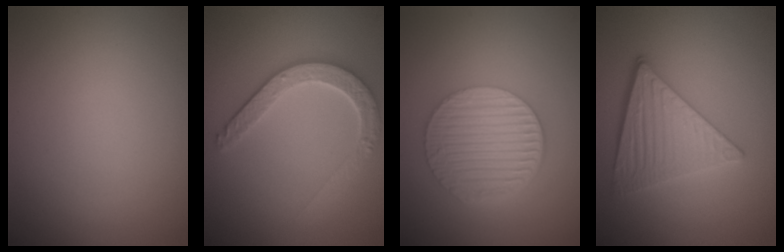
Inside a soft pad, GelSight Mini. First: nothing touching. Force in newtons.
{"total": 4.2, "press": 3.4, "slide": 2.5}
{"total": 6.5, "press": 4.4, "slide": 4.7}
{"total": 4.8, "press": 3.9, "slide": 2.8}